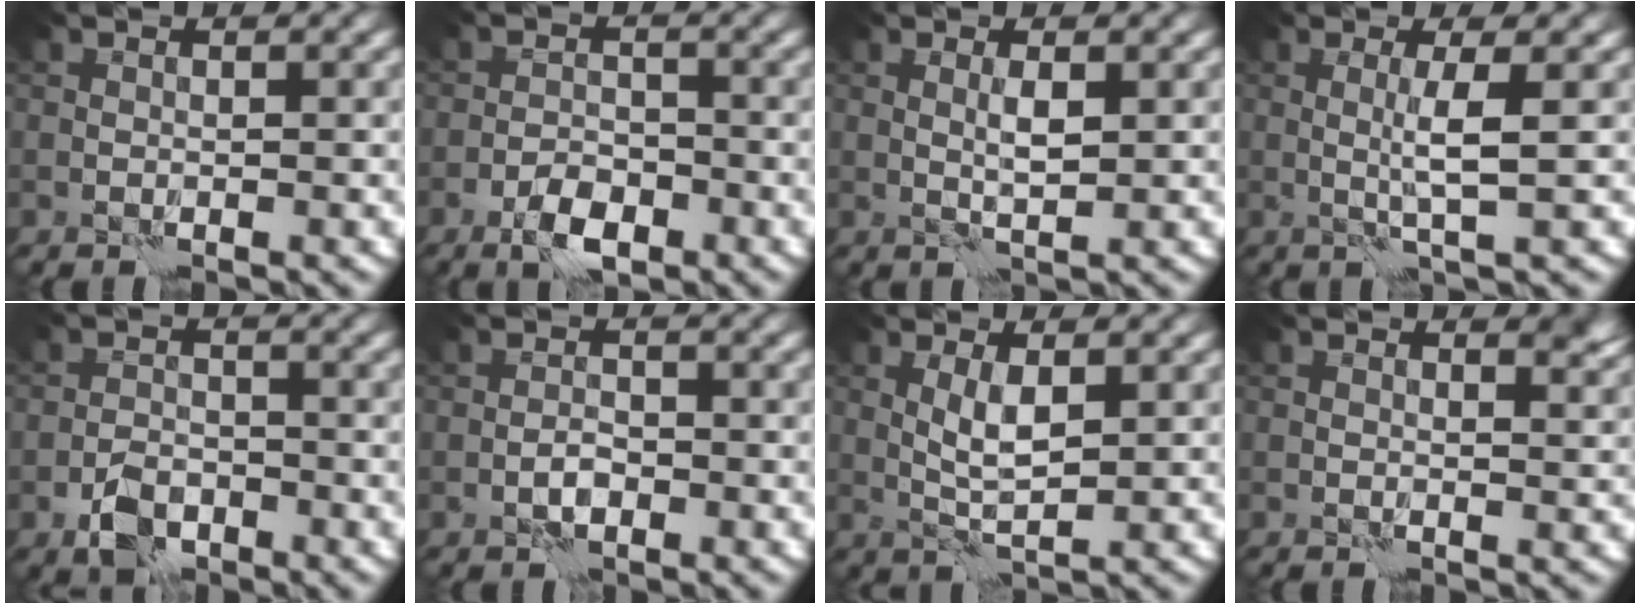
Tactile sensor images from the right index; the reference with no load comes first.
{"total": 3.5, "force": [-2.3, 1.5, 2.2], "torque": [-0.033, 0.003, -0.045]}
{"total": 1.4, "force": [0.4, 0.2, 1.3], "torque": [-0.027, 0.003, 0.008]}
{"total": 2.6, "force": [0.2, 0.3, 2.6], "torque": [-0.048, 0.003, 0.001]}
{"total": 3.5, "force": [-2.1, 2.0, 1.9], "torque": [-0.032, 0.002, -0.044]}
{"total": 1.4, "force": [-0.8, 0.6, 1.0], "torque": [-0.017, 0.004, -0.018]}
{"total": 2.5, "force": [0.6, 0.7, 2.3], "torque": [-0.051, 0.002, 0.014]}
{"total": 1.6, "force": [1.1, 0.5, 1.0], "torque": [-0.007, -0.005, 0.018]}